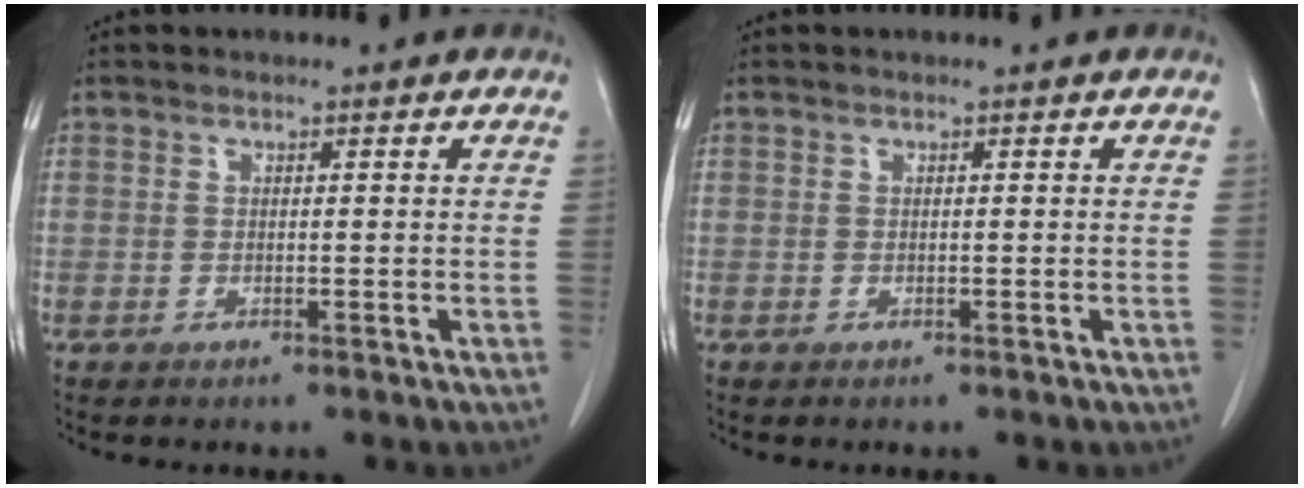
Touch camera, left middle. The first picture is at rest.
{"total": 0.0}